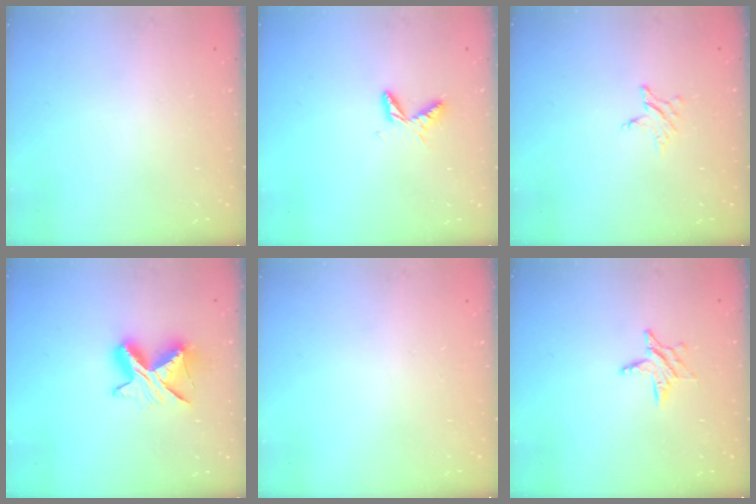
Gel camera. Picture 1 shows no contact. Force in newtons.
{"total": 6.5, "press": 6.5, "slide": 0.4}
{"total": 4.2, "press": 4.2, "slide": 0.4}
{"total": 9.4, "press": 9.3, "slide": 0.7}
{"total": 0.0}
{"total": 6.3, "press": 6.2, "slide": 0.6}